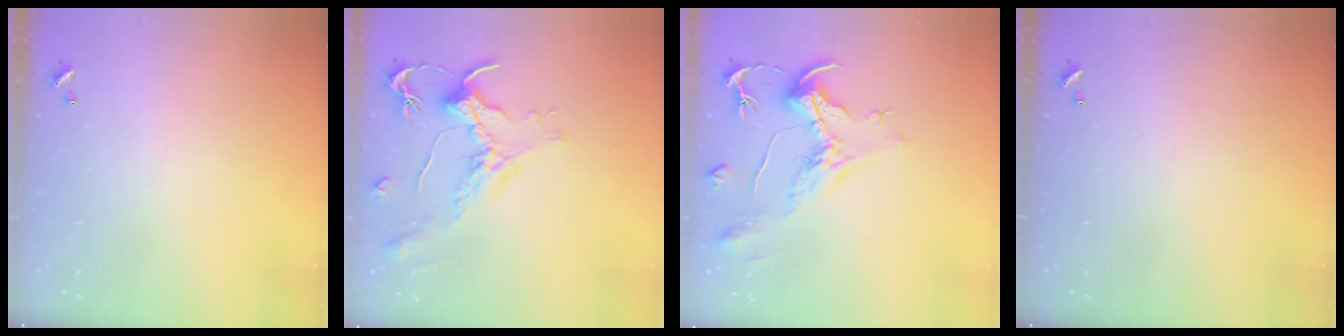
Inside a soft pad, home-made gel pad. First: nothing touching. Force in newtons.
{"total": 1.6, "press": 1.5, "slide": 0.7}
{"total": 2.0, "press": 1.5, "slide": 1.3}
{"total": 0.0}